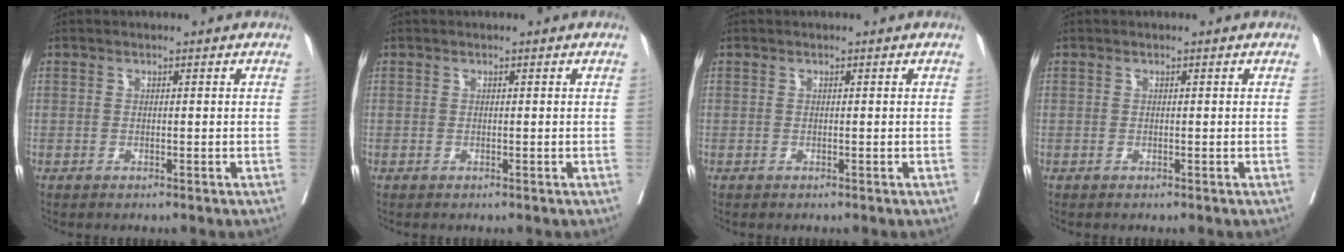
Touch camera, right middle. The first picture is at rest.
{"total": 0.0}
{"total": 0.0}
{"total": 0.0}